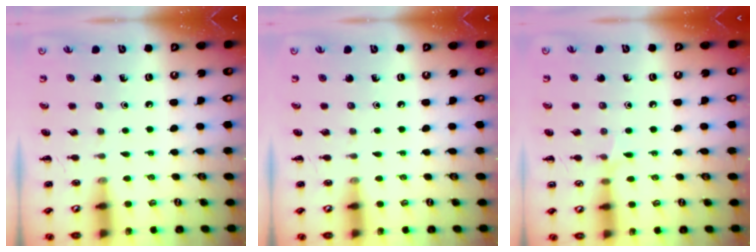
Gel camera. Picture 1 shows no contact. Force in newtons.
{"total": 0.0}
{"total": 4.8, "press": 4.5, "slide": 1.6}